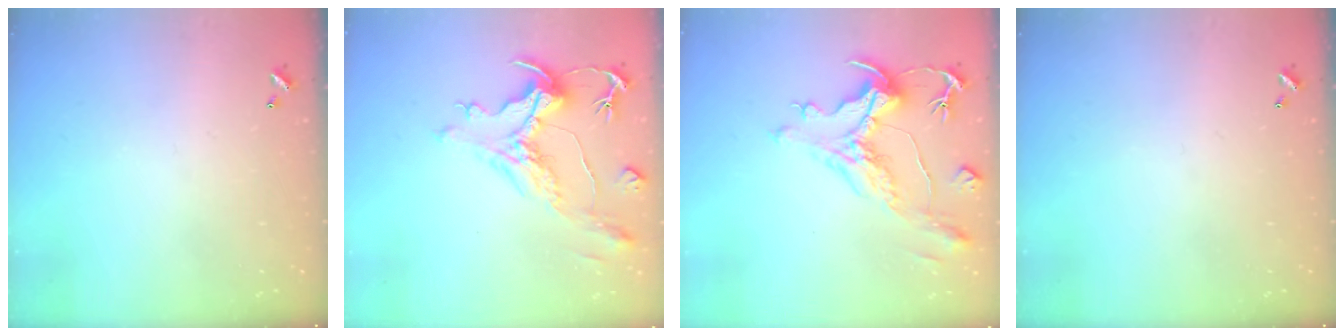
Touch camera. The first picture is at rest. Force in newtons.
{"total": 1.9, "press": 0.9, "slide": 1.6}
{"total": 2.0, "press": 1.0, "slide": 1.8}
{"total": 0.0}